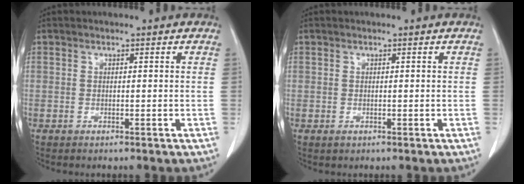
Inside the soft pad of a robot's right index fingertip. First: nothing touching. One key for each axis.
{"total": 0.6, "fx": -0.1, "fy": 0.6, "fz": 0.2, "tx": 0.001, "ty": 0.001, "tz": 0.000}